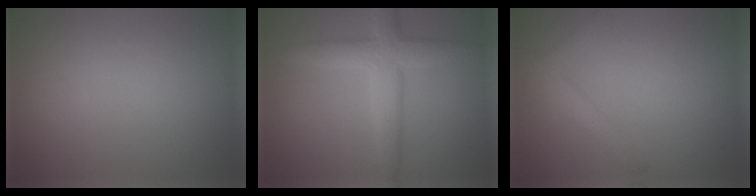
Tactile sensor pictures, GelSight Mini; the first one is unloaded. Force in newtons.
{"total": 4.8, "press": 4.8, "slide": 0.4}
{"total": 2.5, "press": 2.5, "slide": 0.3}